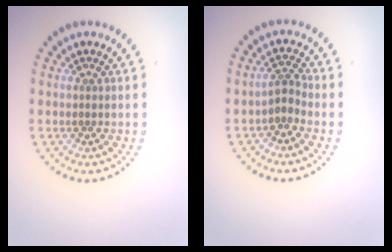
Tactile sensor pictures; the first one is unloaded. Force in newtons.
{"total": 2.0, "press": 1.4, "slide": 1.4}